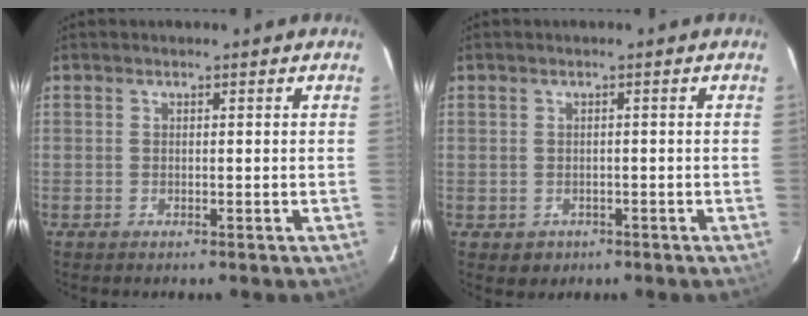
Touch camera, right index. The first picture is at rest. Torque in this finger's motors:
{"motor_torque": [-0.37, -0.03, -0.56, -0.20]}